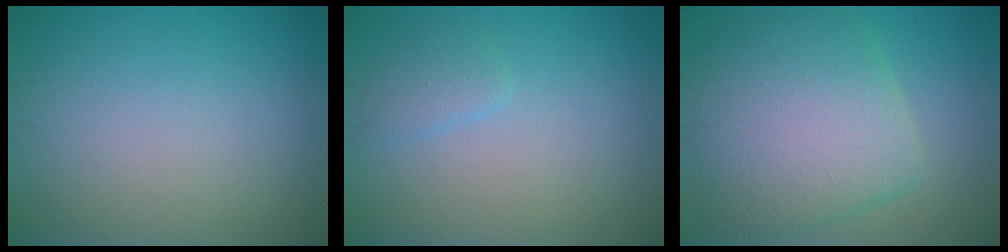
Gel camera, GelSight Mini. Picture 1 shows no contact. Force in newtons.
{"total": 1.4, "press": 1.4, "slide": 0.2}
{"total": 8.8, "press": 8.8, "slide": 0.3}